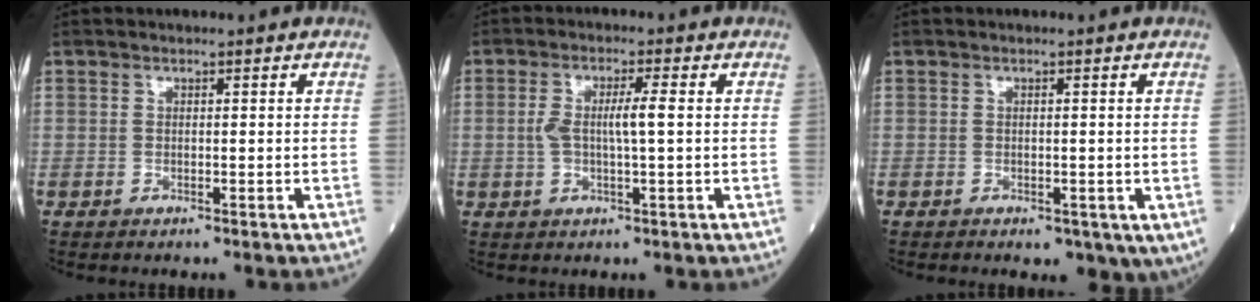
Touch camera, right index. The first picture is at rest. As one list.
[{"total": 4.0, "force": [0.2, 0.4, 4.0], "torque": [-0.079, 0.005, 0.005]}, {"total": 5.4, "force": [-2.1, 2.7, 4.2], "torque": [-0.047, -0.010, -0.021]}]